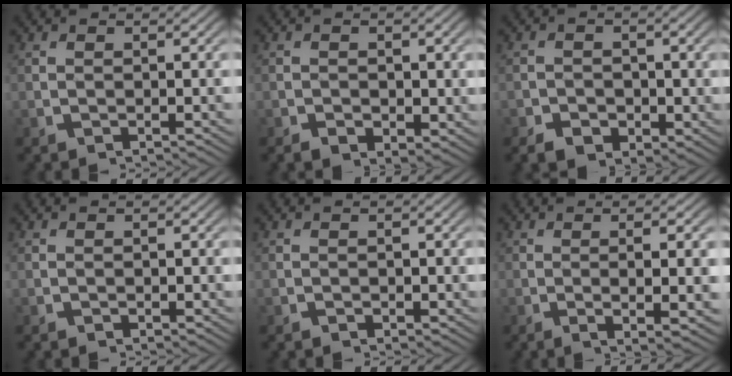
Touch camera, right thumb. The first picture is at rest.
{"total": 2.2, "force": [-0.4, 1.7, 1.4], "torque": [-0.016, -0.011, -0.007]}
{"total": 3.3, "force": [-1.3, 2.5, 1.6], "torque": [-0.014, -0.012, -0.023]}
{"total": 0.6, "force": [-0.2, 0.5, 0.3], "torque": [-0.001, -0.002, -0.005]}
{"total": 0.9, "force": [-0.3, 0.7, 0.4], "torque": [-0.004, -0.004, -0.006]}
{"total": 4.7, "force": [-0.6, 1.1, 4.6], "torque": [-0.069, -0.003, -0.007]}